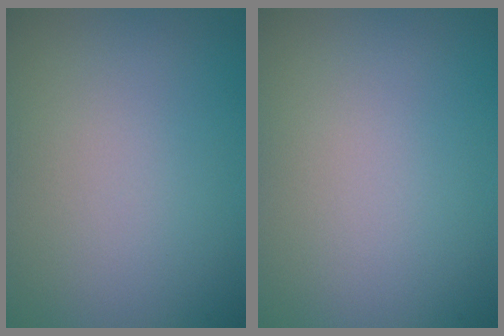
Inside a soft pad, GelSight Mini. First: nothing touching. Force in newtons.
{"total": 0.0}